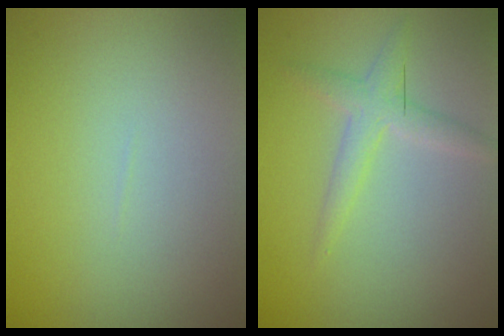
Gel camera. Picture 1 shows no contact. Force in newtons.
{"total": 2.1, "press": 2.1, "slide": 0.1}